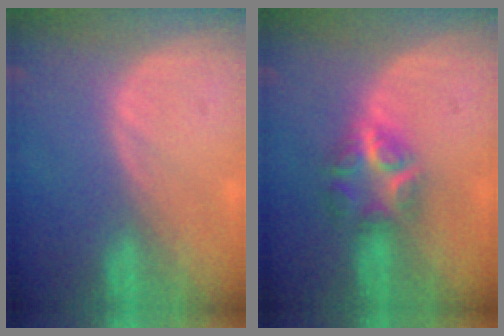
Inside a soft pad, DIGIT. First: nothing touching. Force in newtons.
{"total": 5.8, "press": 5.6, "slide": 1.5}